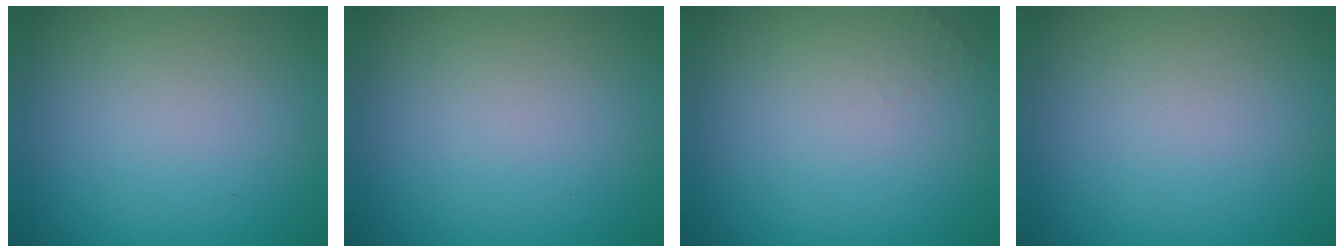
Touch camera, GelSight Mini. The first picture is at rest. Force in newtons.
{"total": 0.0}
{"total": 0.7, "press": 0.7, "slide": 0.1}
{"total": 0.0}